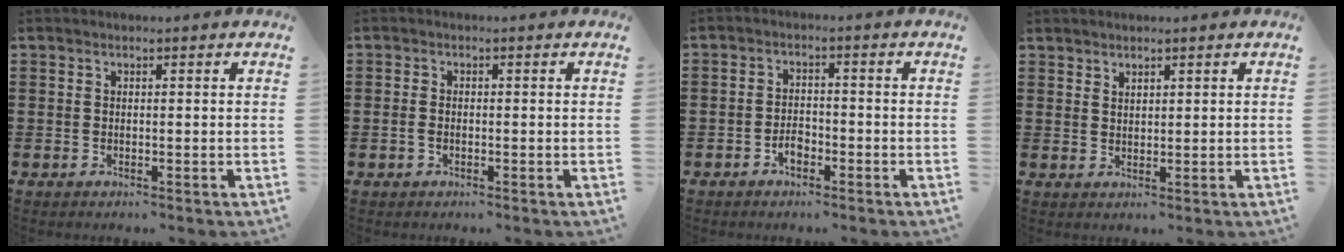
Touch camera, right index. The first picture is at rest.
{"total": 1.2, "force": [-0.3, 0.7, 0.9], "torque": [-0.019, 0.002, -0.007]}
{"total": 2.6, "force": [-1.5, 1.5, 1.5], "torque": [-0.030, 0.004, -0.029]}
{"total": 1.7, "force": [1.6, 0.5, -0.1], "torque": [0.000, 0.002, 0.031]}